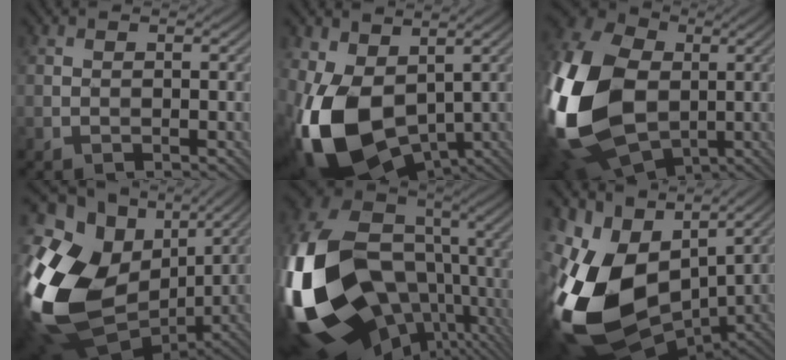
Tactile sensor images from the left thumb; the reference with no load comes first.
{"total": 16.7, "force": [-1.9, 10.8, 12.6], "torque": [-0.305, -0.035, -0.027]}
{"total": 21.7, "force": [-2.1, 15.5, 15.0], "torque": [-0.399, -0.011, -0.047]}
{"total": 20.7, "force": [-0.6, 15.2, 14.0], "torque": [-0.346, -0.036, 0.011]}
{"total": 24.4, "force": [-4.9, 16.4, 17.4], "torque": [-0.430, -0.054, -0.054]}
{"total": 17.6, "force": [0.3, 11.8, 13.0], "torque": [-0.318, -0.022, 0.016]}